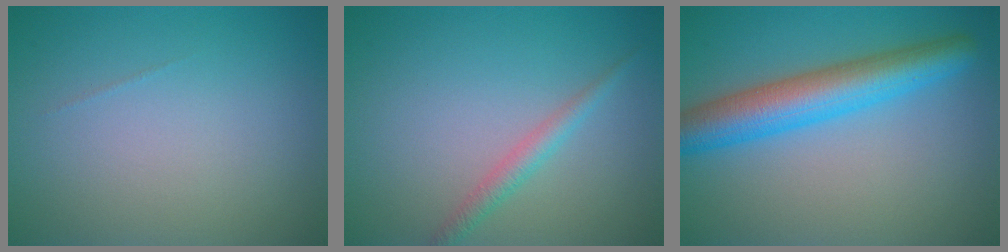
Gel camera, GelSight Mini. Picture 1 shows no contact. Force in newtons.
{"total": 1.7, "press": 1.7, "slide": 0.0}
{"total": 6.5, "press": 6.5, "slide": 0.3}